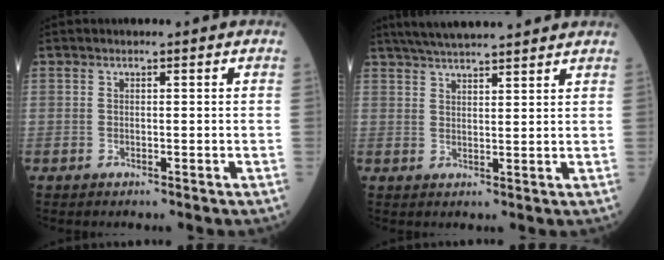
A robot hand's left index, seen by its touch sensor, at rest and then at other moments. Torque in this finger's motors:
{"motor_torque": [0.17, -0.20, 0.08, 0.07]}